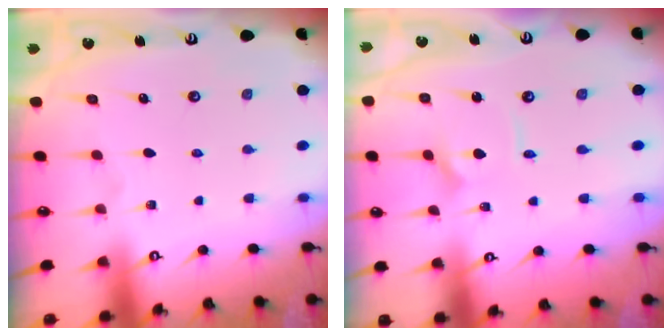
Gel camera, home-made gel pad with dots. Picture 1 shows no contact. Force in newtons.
{"total": 3.0, "press": 3.0, "slide": 0.4}